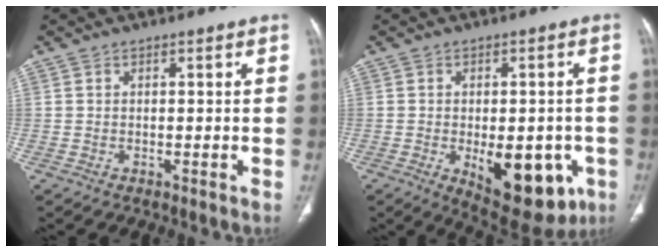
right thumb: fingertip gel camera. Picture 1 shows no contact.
{"total": 16.0, "force": [-5.3, 8.1, 12.8], "torque": [-0.141, 0.001, -0.051]}